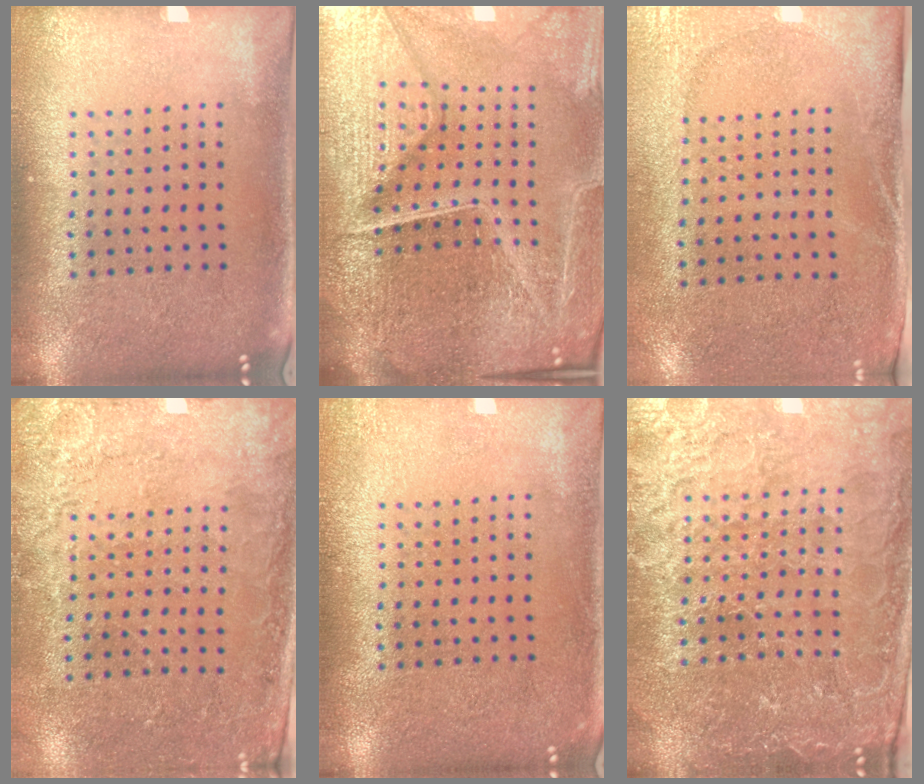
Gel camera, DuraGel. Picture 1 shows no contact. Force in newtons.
{"total": 6.3, "press": 5.7, "slide": 2.7}
{"total": 2.7, "press": 2.2, "slide": 1.5}
{"total": 2.6, "press": 2.3, "slide": 1.1}
{"total": 1.4, "press": 1.4, "slide": 0.2}
{"total": 4.3, "press": 4.2, "slide": 1.1}